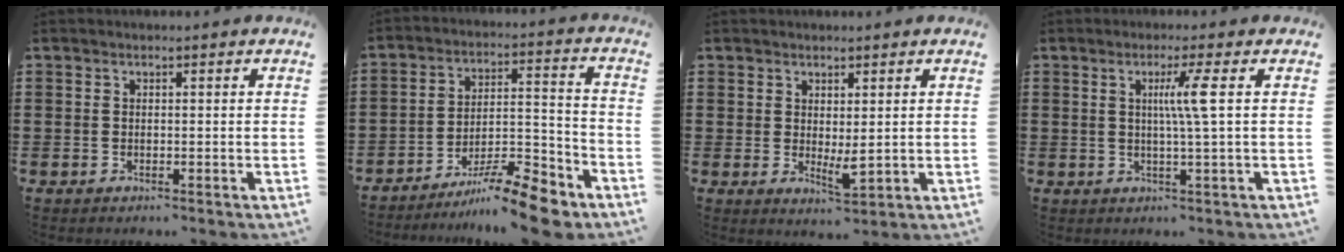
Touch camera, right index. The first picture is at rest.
{"total": 12.2, "force": [-10.1, 1.8, 6.6], "torque": [-0.094, 0.039, -0.187]}
{"total": 2.9, "force": [0.8, 1.3, 2.4], "torque": [-0.045, 0.001, 0.017]}
{"total": 4.6, "force": [0.9, -1.0, 4.4], "torque": [-0.086, -0.006, 0.007]}